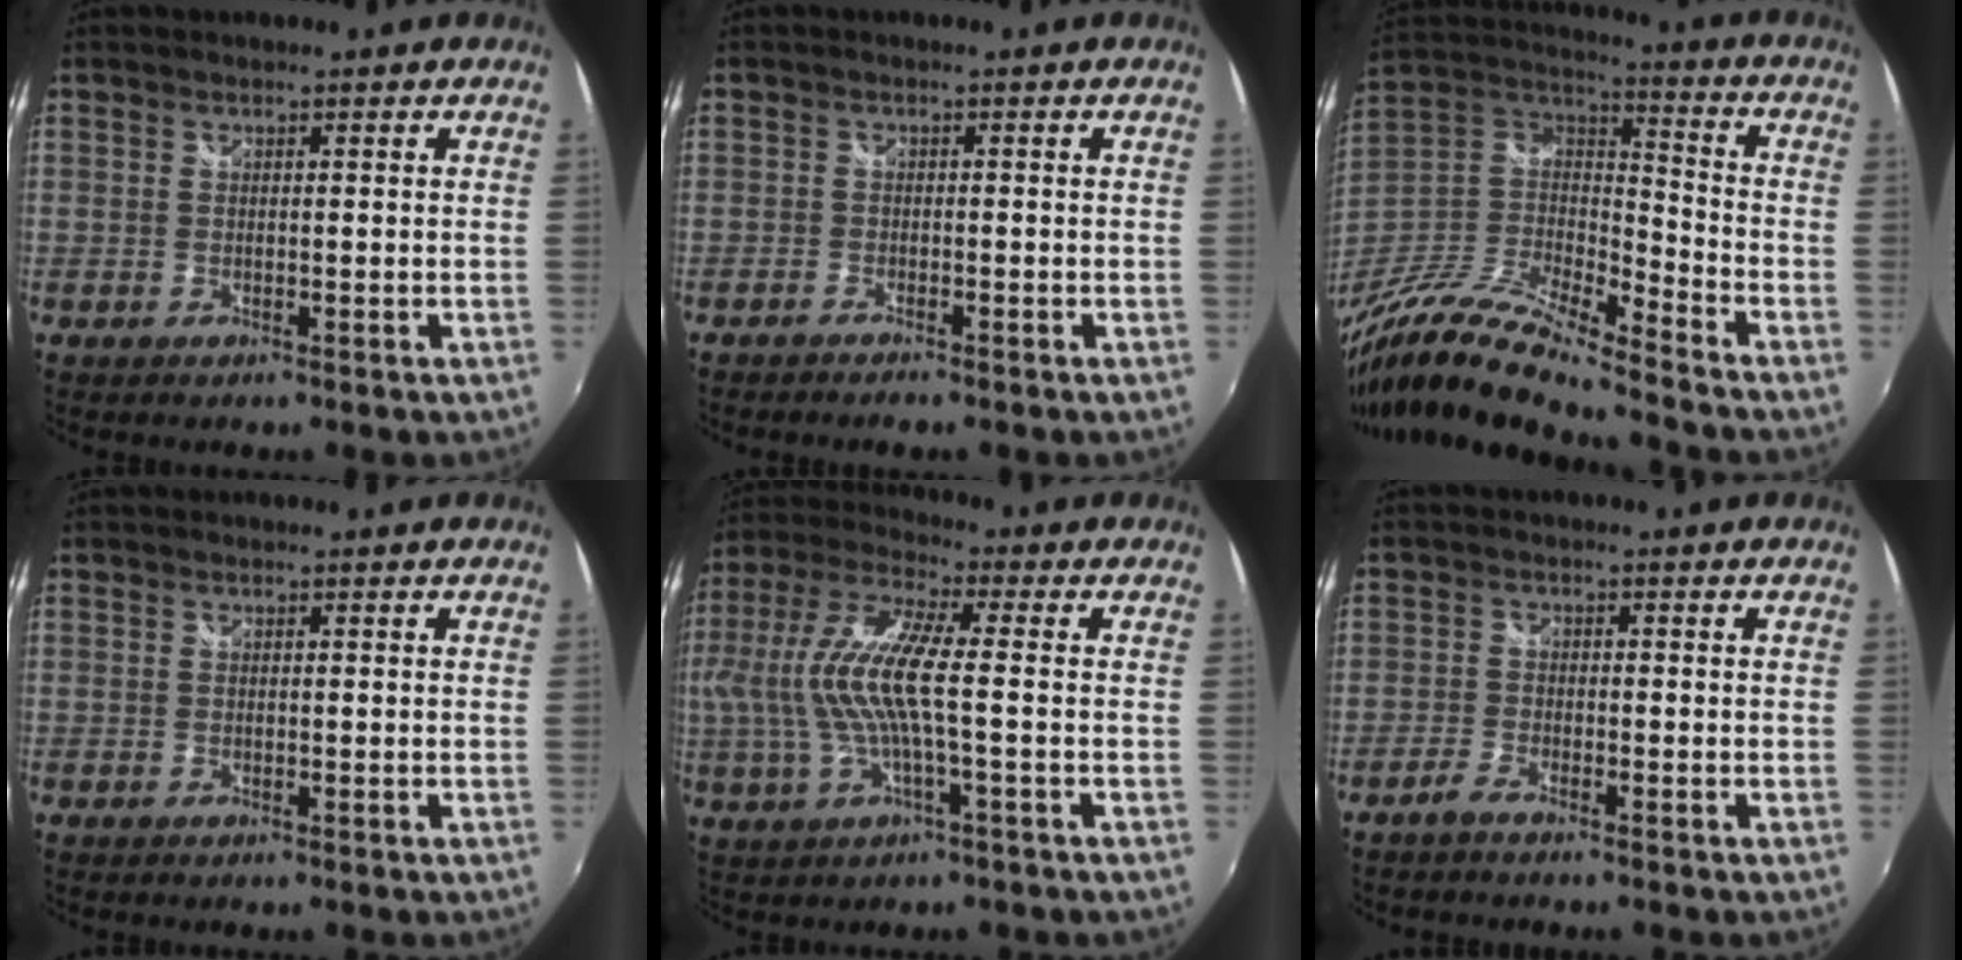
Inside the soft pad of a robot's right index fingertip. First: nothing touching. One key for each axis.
{"total": 2.2, "fx": -2.0, "fy": 0.4, "fz": 0.9, "tx": -0.029, "ty": -0.010, "tz": -0.039}
{"total": 21.9, "fx": -17.2, "fy": 3.6, "fz": 13.0, "tx": -0.261, "ty": -0.030, "tz": -0.328}
{"total": 0.0}
{"total": 13.2, "fx": -1.0, "fy": 1.8, "fz": 13.0, "tx": -0.255, "ty": 0.000, "tz": -0.020}
{"total": 2.3, "fx": -2.0, "fy": 0.4, "fz": 1.0, "tx": -0.037, "ty": -0.001, "tz": -0.046}